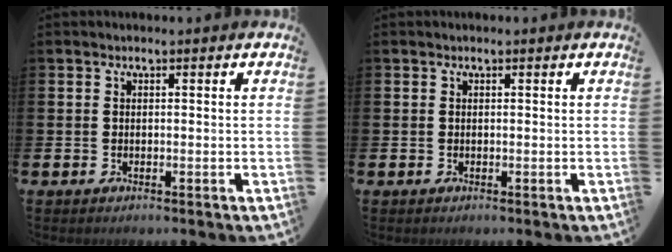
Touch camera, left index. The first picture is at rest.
{"total": 0.0}